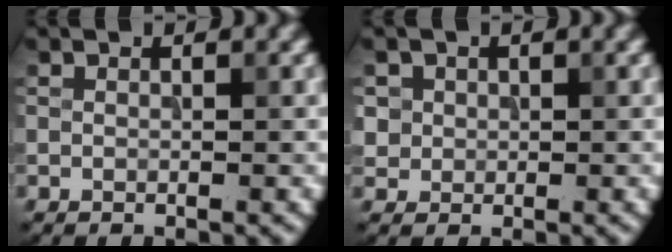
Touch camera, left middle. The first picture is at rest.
{"total": 1.5, "force": [0.4, 1.4, 0.2], "torque": [-0.004, -0.002, 0.028]}